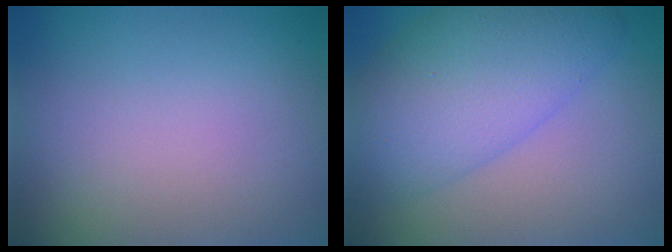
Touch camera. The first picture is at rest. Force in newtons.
{"total": 8.7, "press": 8.7, "slide": 0.1}